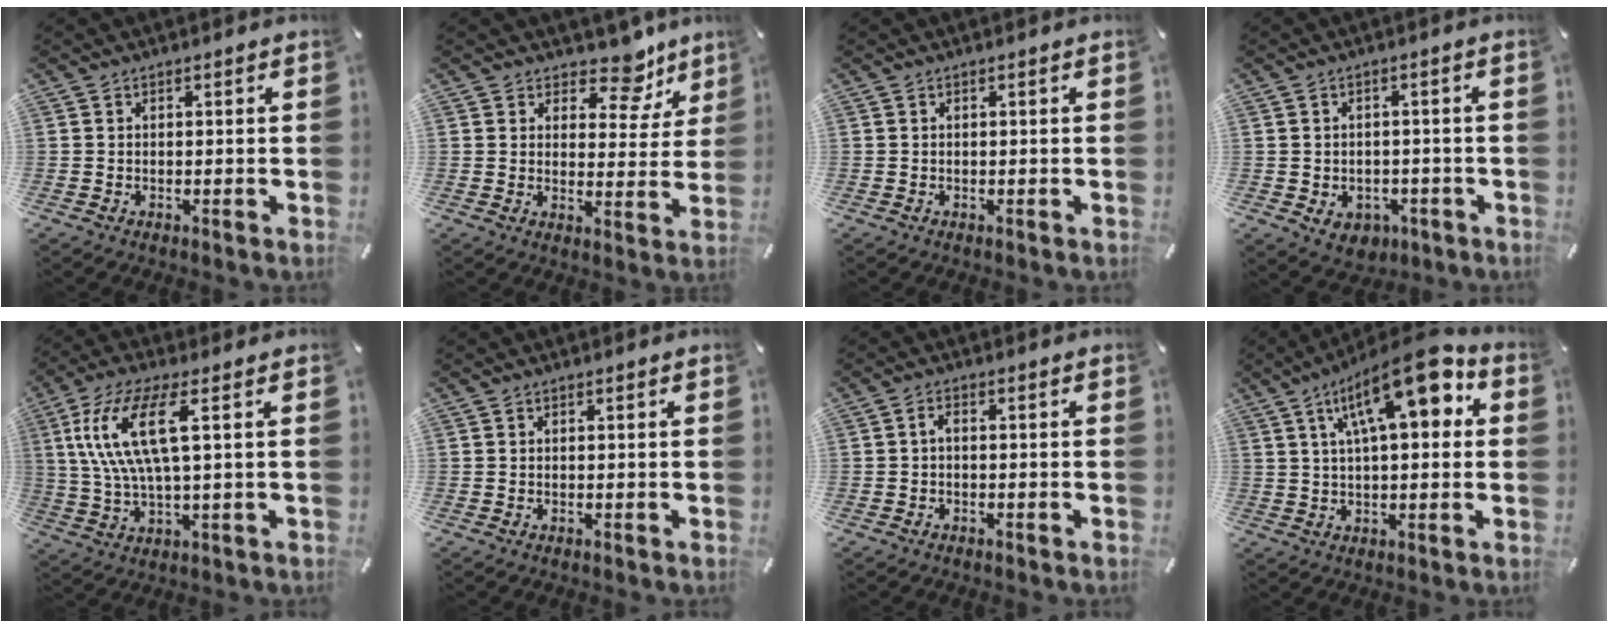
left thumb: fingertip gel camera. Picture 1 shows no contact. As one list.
[{"total": 9.9, "force": [7.8, 4.5, 3.9], "torque": [-0.044, -0.060, 0.135]}, {"total": 0.0}, {"total": 4.6, "force": [-1.2, 4.1, 1.9], "torque": [-0.021, 0.003, -0.021]}, {"total": 13.6, "force": [3.9, 3.9, 12.4], "torque": [-0.268, -0.005, 0.062]}, {"total": 0.0}, {"total": 1.5, "force": [-0.7, 0.5, 1.2], "torque": [-0.022, 0.005, -0.014]}, {"total": 17.6, "force": [7.2, 6.0, 14.9], "torque": [-0.234, -0.030, 0.108]}]